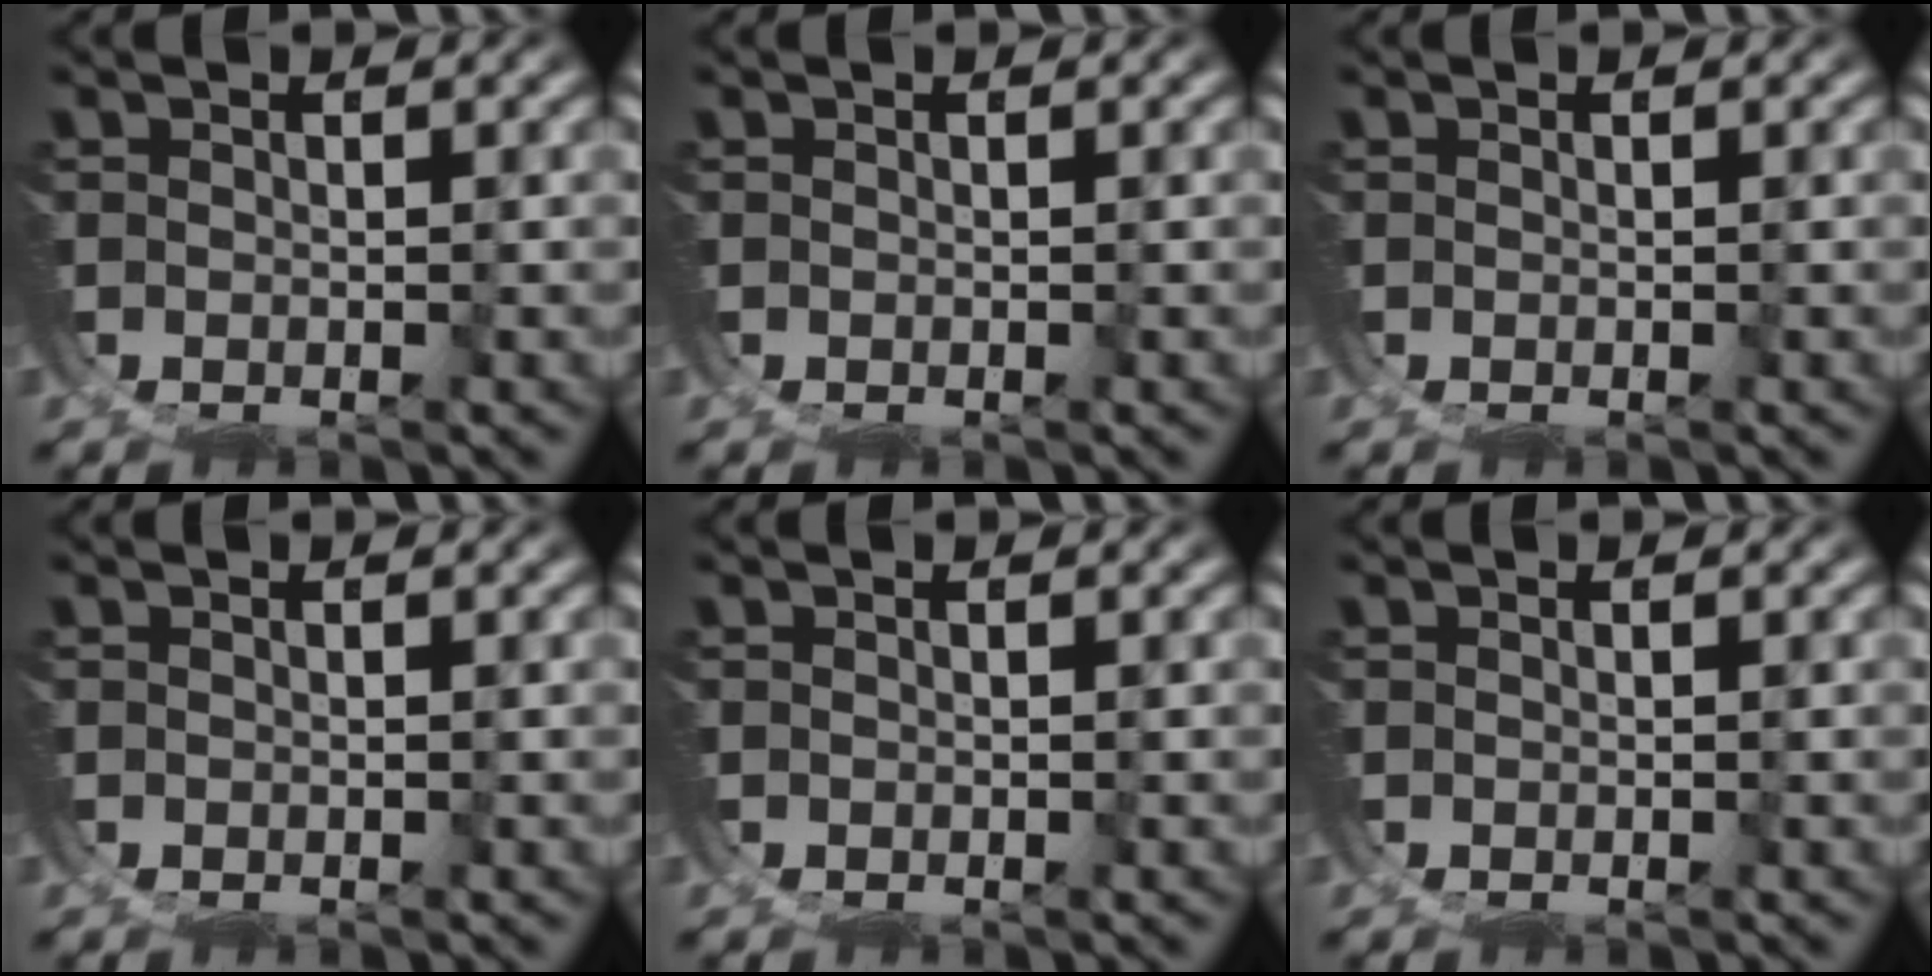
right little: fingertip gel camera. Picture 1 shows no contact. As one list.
[{"total": 0.0}, {"total": 0.0}, {"total": 0.0}, {"total": 0.0}, {"total": 0.0}]